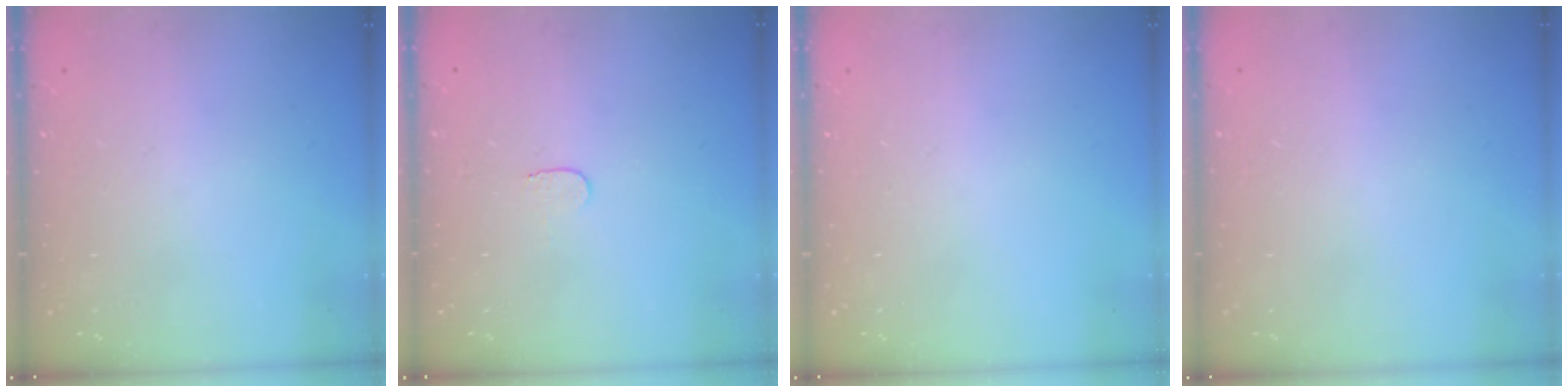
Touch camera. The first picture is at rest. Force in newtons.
{"total": 3.2, "press": 3.2, "slide": 0.3}
{"total": 0.0}
{"total": 0.6, "press": 0.5, "slide": 0.2}